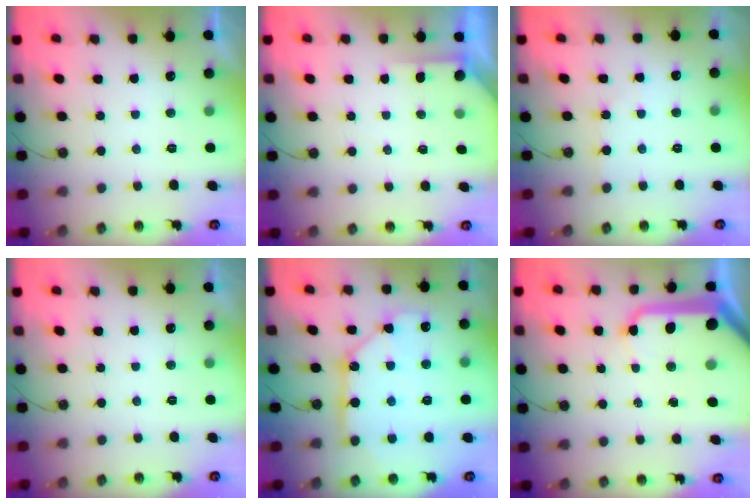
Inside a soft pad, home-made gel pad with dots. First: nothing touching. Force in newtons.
{"total": 1.8, "press": 1.8, "slide": 0.3}
{"total": 2.1, "press": 2.0, "slide": 0.3}
{"total": 0.0}
{"total": 12.0, "press": 11.9, "slide": 1.2}
{"total": 18.6, "press": 18.5, "slide": 2.1}